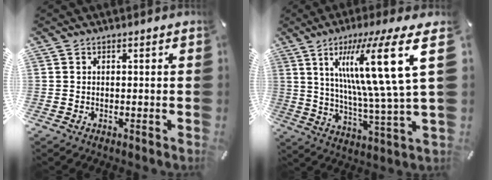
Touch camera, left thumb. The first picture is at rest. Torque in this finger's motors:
{"motor_torque": [2.51, 2.50, 1.91, -0.86, 0.32]}